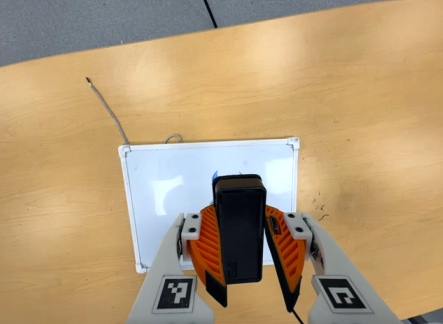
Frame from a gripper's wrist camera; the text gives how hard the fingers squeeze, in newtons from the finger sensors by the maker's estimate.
{"total": 7.9, "left": 8.5, "right": 7.4}